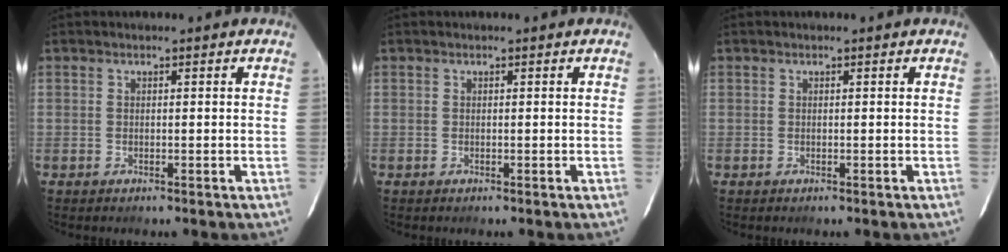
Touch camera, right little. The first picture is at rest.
{"total": 0.0}
{"total": 0.0}